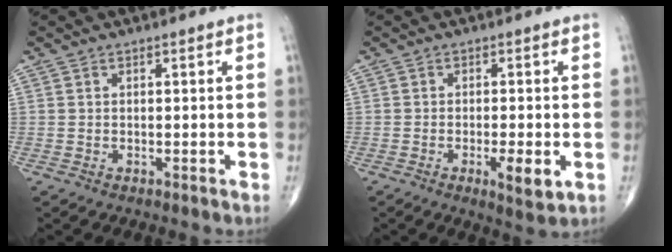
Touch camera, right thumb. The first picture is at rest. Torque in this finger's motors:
{"motor_torque": [0.58, 0.45, 0.06, -0.14, 0.15]}